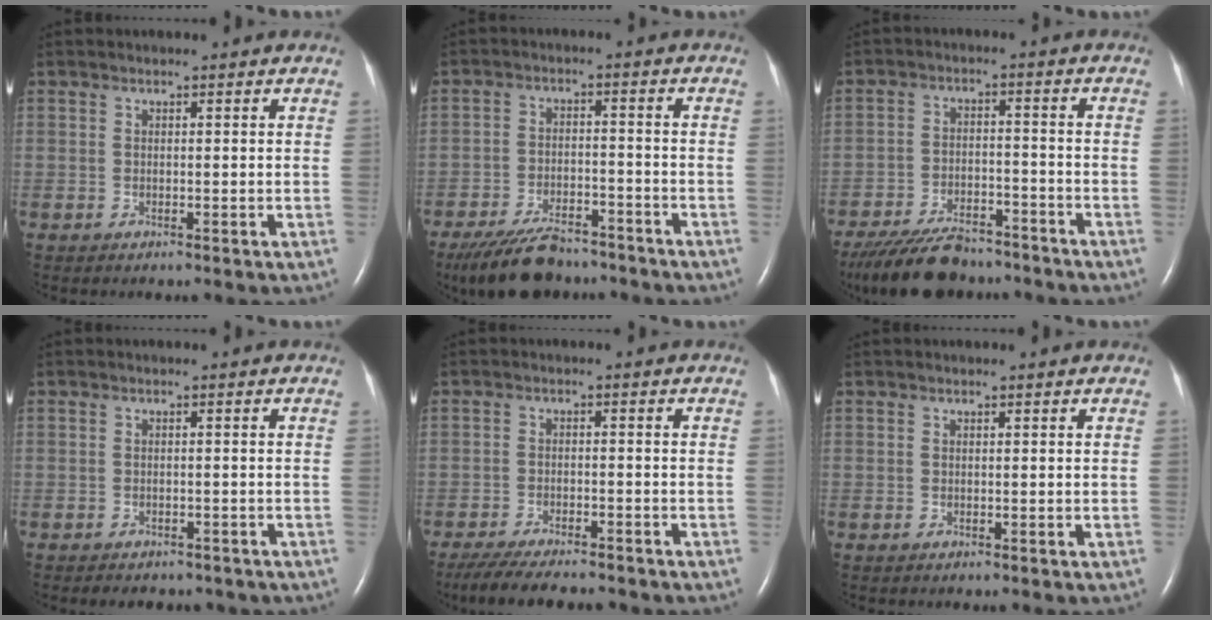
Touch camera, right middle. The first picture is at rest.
{"total": 11.0, "force": [-9.4, 3.3, 4.6], "torque": [-0.081, -0.012, -0.152]}
{"total": 12.7, "force": [-10.9, 3.8, 5.2], "torque": [-0.092, -0.008, -0.174]}
{"total": 6.5, "force": [-5.5, 2.9, 2.1], "torque": [-0.026, 0.006, -0.054]}
{"total": 11.1, "force": [-9.6, 2.2, 5.2], "torque": [-0.084, -0.016, -0.141]}
{"total": 0.0}